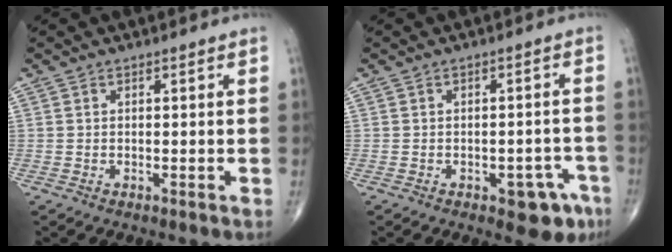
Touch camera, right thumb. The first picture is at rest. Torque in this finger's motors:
{"motor_torque": [1.03, 0.78, 0.30, -0.54, 0.15]}